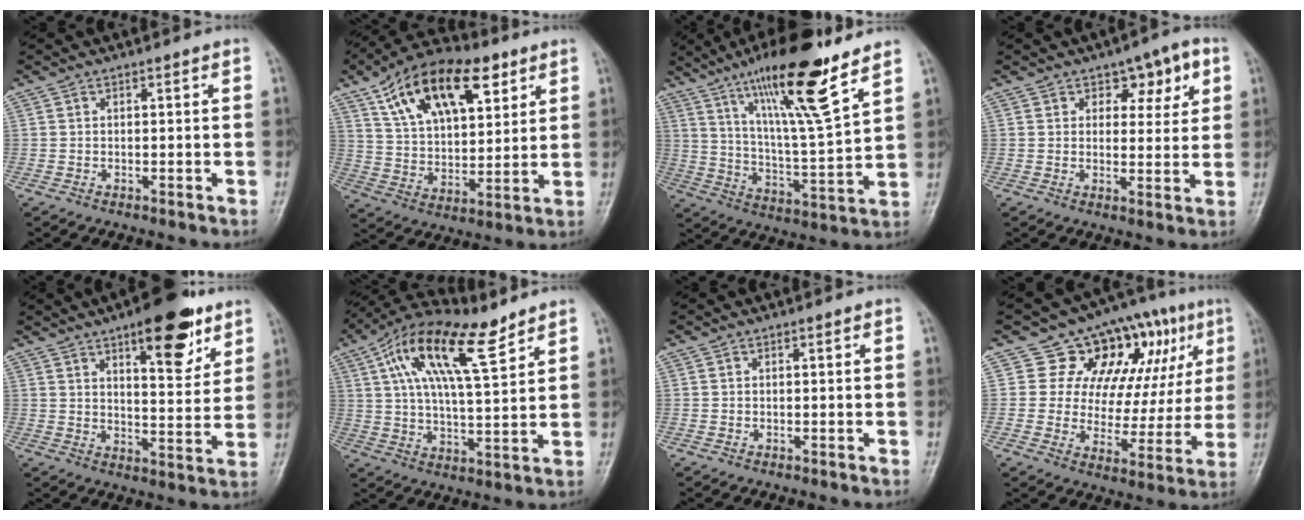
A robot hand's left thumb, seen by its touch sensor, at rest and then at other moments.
{"total": 20.3, "force": [10.1, 10.4, 14.2], "torque": [-0.204, -0.021, 0.177]}
{"total": 18.8, "force": [12.1, 2.6, 14.1], "torque": [-0.229, -0.060, 0.211]}
{"total": 7.3, "force": [3.5, 4.3, 4.8], "torque": [-0.026, -0.014, 0.045]}
{"total": 14.4, "force": [8.4, 5.3, 10.4], "torque": [-0.111, -0.043, 0.120]}
{"total": 16.6, "force": [8.6, 5.9, 12.9], "torque": [-0.218, -0.010, 0.151]}
{"total": 0.0}
{"total": 17.4, "force": [7.8, 11.1, 11.0], "torque": [-0.076, -0.009, 0.114]}